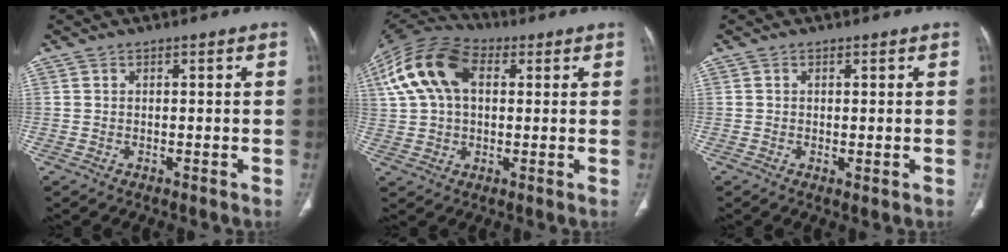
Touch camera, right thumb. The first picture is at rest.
{"total": 15.8, "force": [4.2, 10.1, 11.4], "torque": [-0.226, 0.029, 0.071]}
{"total": 1.1, "force": [-0.1, 0.4, 1.0], "torque": [-0.023, -0.007, 0.001]}